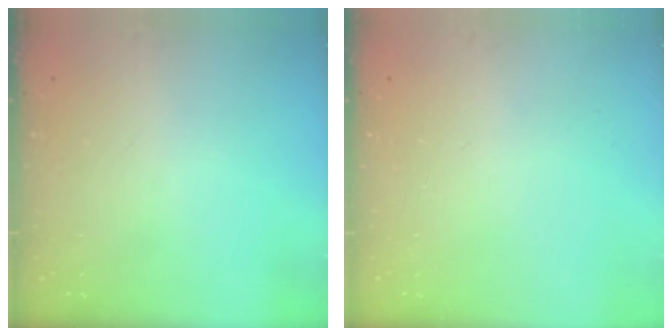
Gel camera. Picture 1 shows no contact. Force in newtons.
{"total": 0.0}